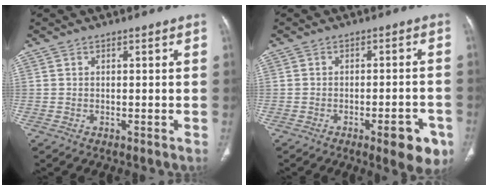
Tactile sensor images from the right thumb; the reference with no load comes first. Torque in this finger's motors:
{"motor_torque": [1.24, 1.38, -0.25, -0.06, 0.16]}